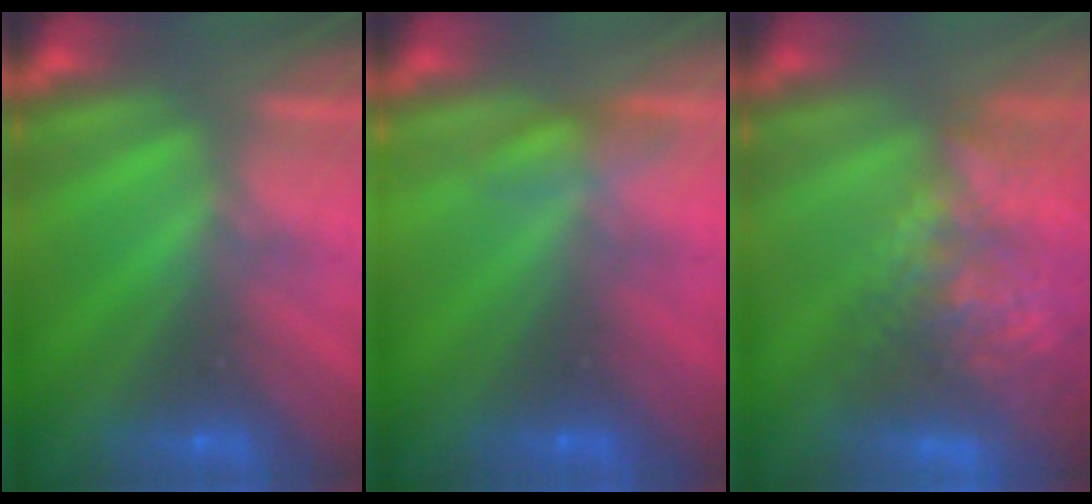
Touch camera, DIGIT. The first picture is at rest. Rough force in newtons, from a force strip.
{"total": 3.9}
{"total": 10.5}